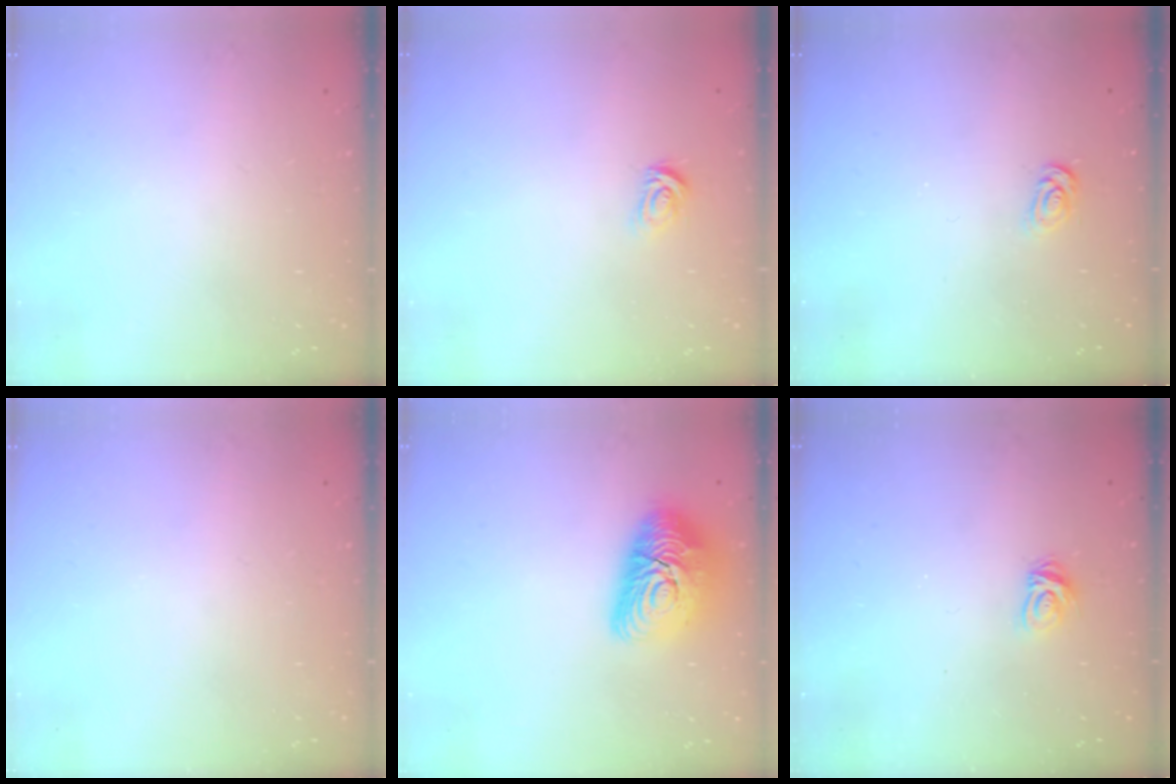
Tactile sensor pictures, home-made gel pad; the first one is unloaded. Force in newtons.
{"total": 2.8, "press": 2.8, "slide": 0.4}
{"total": 2.7, "press": 2.7, "slide": 0.3}
{"total": 0.0}
{"total": 15.1, "press": 15.1, "slide": 0.8}
{"total": 4.0, "press": 4.0, "slide": 0.4}